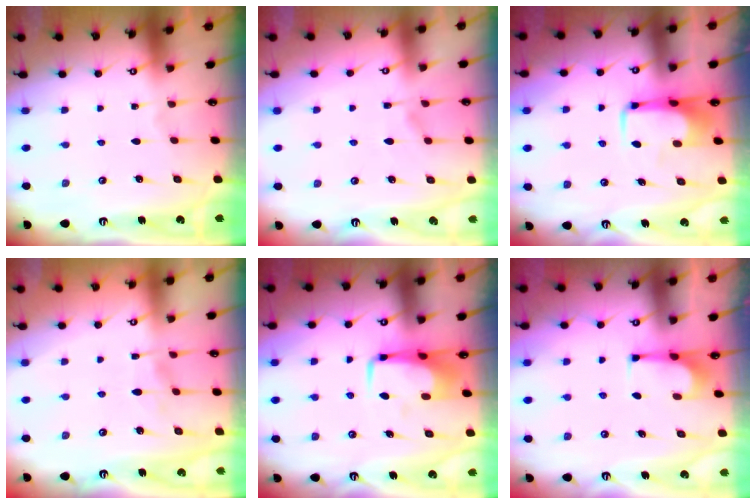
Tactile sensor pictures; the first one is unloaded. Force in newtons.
{"total": 1.2, "press": 0.1, "slide": 1.2}
{"total": 5.7, "press": 5.6, "slide": 1.1}
{"total": 1.2, "press": 0.8, "slide": 0.9}
{"total": 6.7, "press": 6.6, "slide": 1.0}
{"total": 2.1, "press": 1.9, "slide": 0.8}